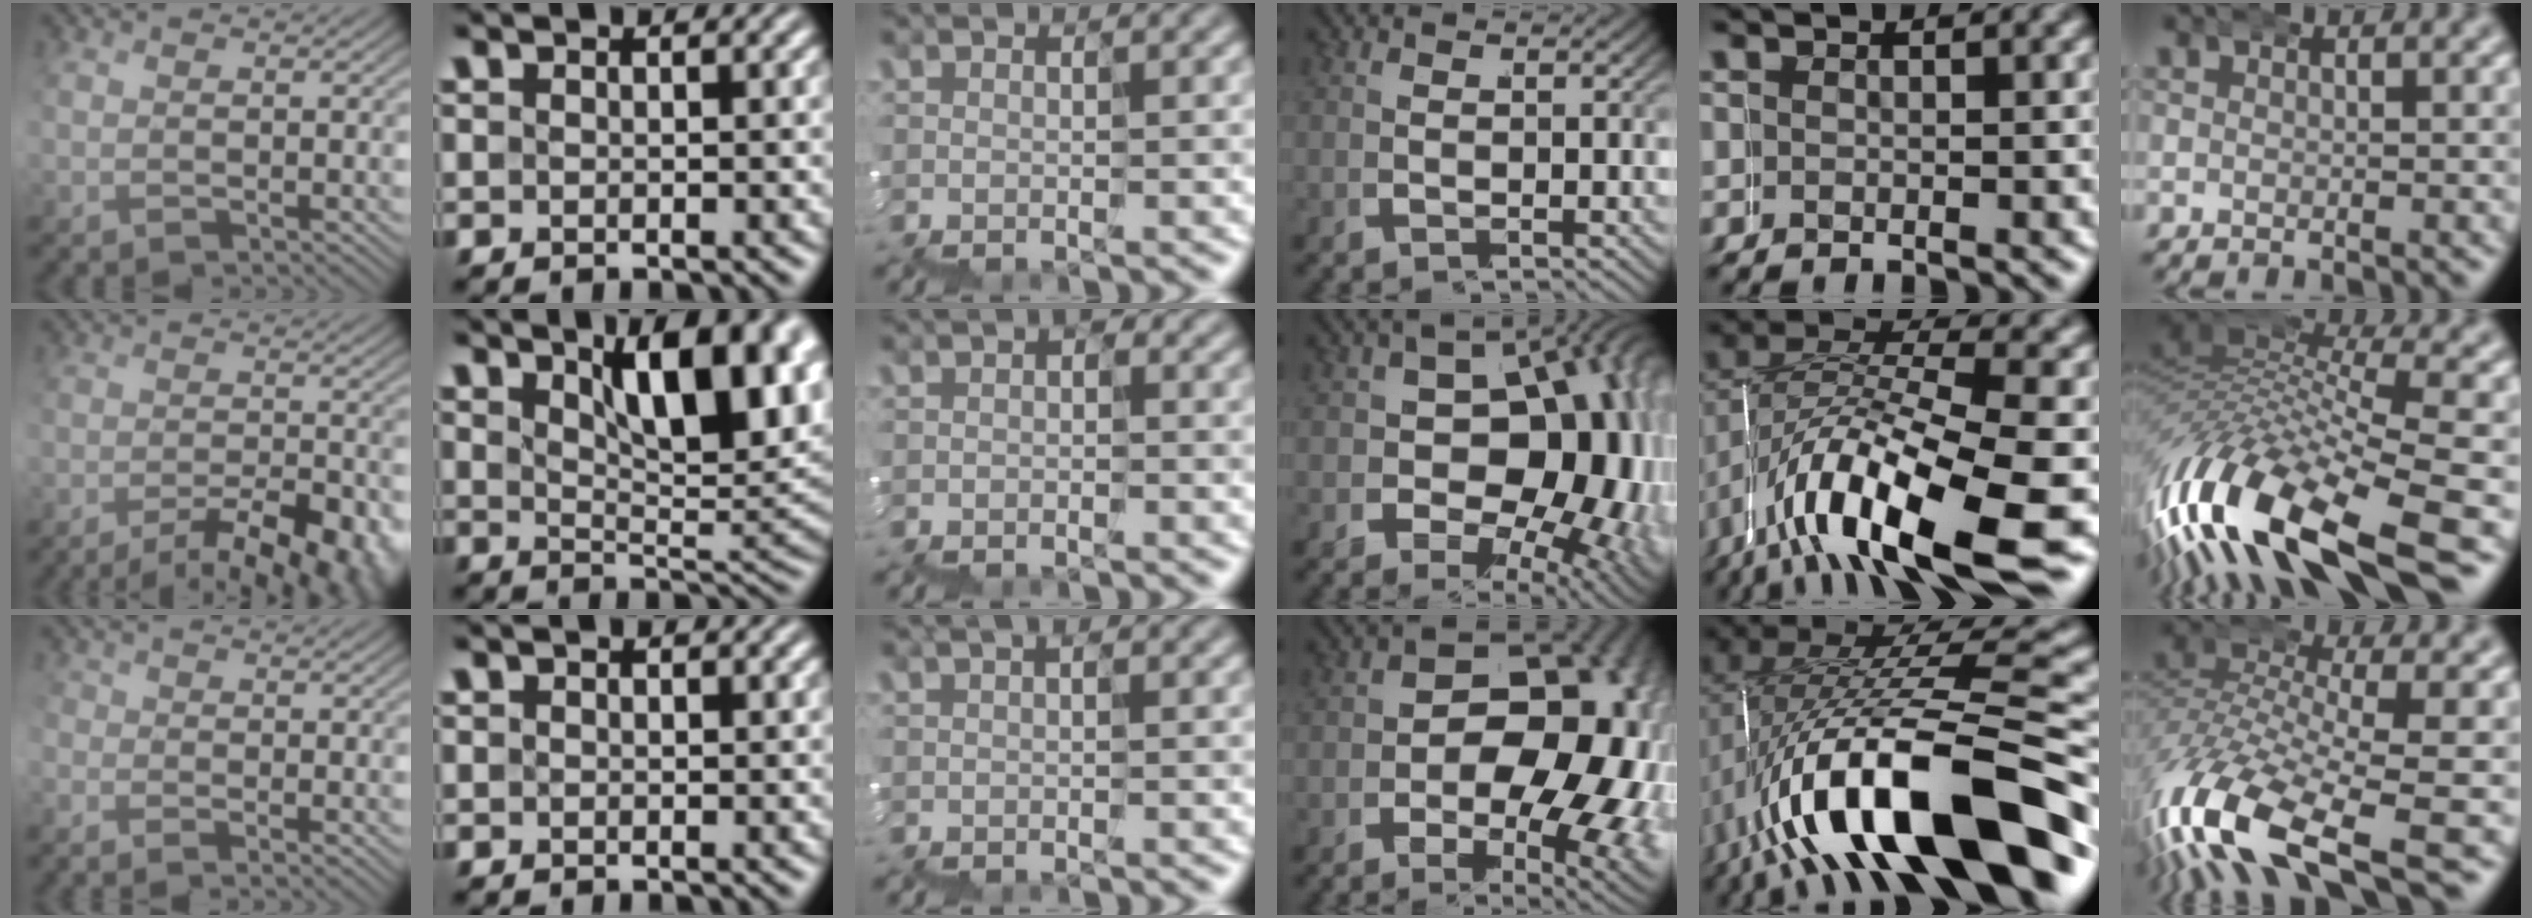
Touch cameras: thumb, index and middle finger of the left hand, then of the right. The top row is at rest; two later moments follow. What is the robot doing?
{"motion": "wrap", "object": "duck tape"}